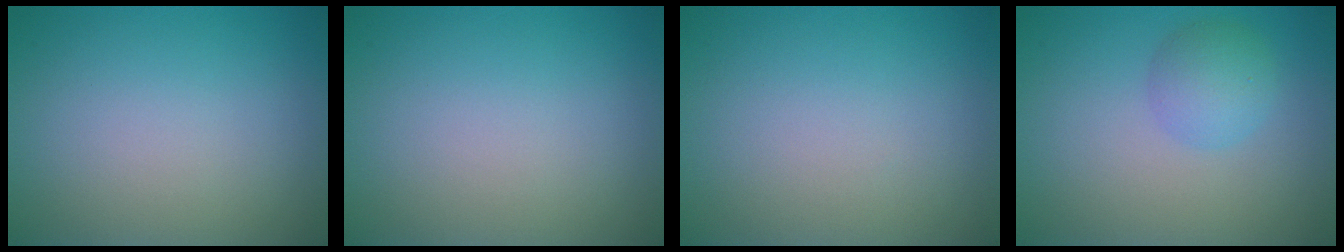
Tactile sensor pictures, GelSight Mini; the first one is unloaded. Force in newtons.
{"total": 0.0}
{"total": 0.0}
{"total": 2.7, "press": 2.7, "slide": 0.1}